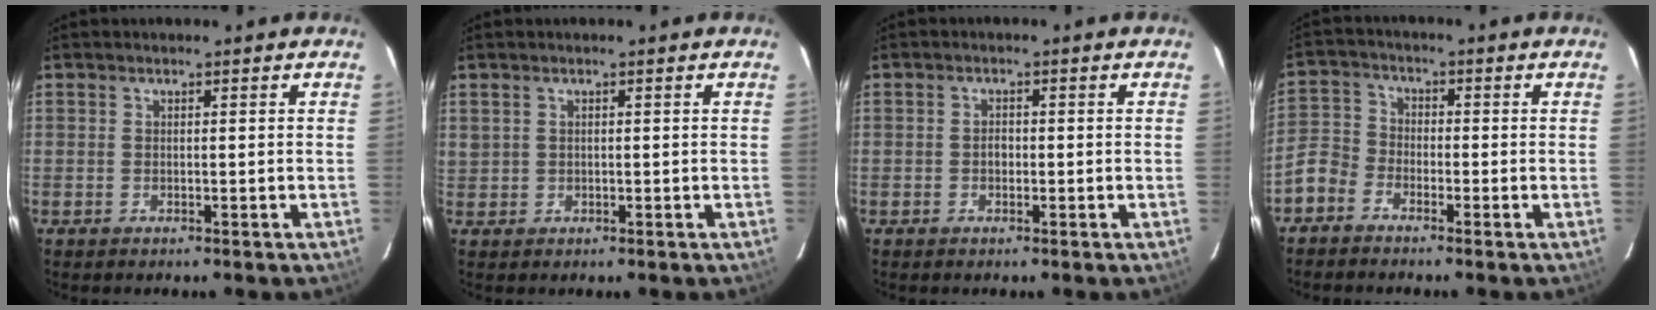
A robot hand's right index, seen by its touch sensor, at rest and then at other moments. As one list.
[{"total": 1.6, "force": [0.7, 1.3, 0.5], "torque": [-0.008, 0.005, 0.018]}, {"total": 1.4, "force": [-0.3, 1.2, 0.8], "torque": [-0.013, 0.005, -0.006]}, {"total": 5.4, "force": [-3.6, 3.7, 1.4], "torque": [-0.029, 0.015, -0.086]}]